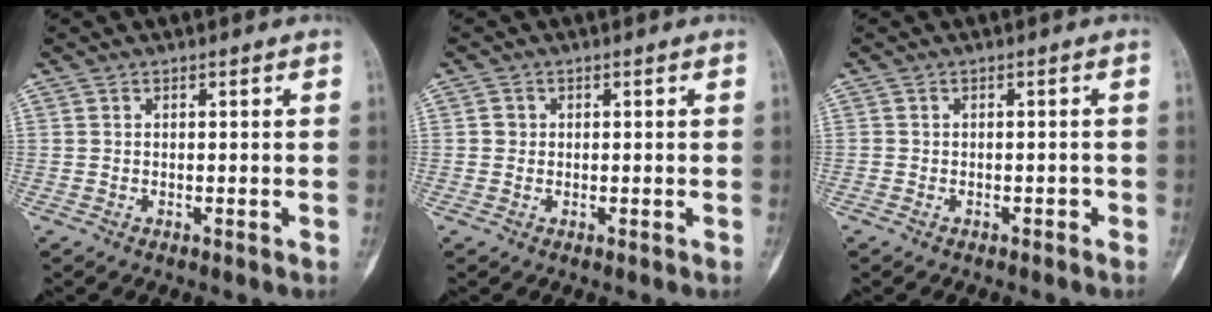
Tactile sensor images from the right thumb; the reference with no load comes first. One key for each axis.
{"total": 1.2, "fx": 0.1, "fy": 1.2, "fz": 0.3, "tx": 0.001, "ty": 0.003, "tz": 0.000}
{"total": 1.0, "fx": -0.7, "fy": 0.6, "fz": 0.4, "tx": -0.004, "ty": 0.005, "tz": -0.011}